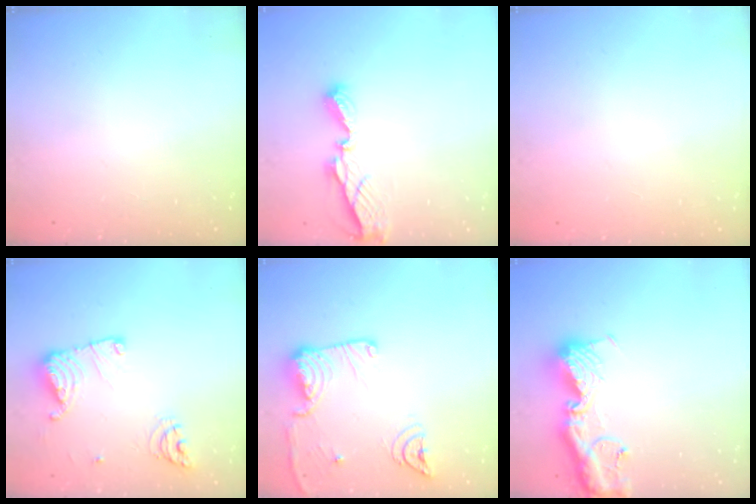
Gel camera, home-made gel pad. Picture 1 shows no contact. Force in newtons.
{"total": 6.9, "press": 6.9, "slide": 0.6}
{"total": 1.1, "press": 0.9, "slide": 0.6}
{"total": 13.5, "press": 13.4, "slide": 1.2}
{"total": 15.4, "press": 15.3, "slide": 1.9}
{"total": 15.7, "press": 15.6, "slide": 1.6}